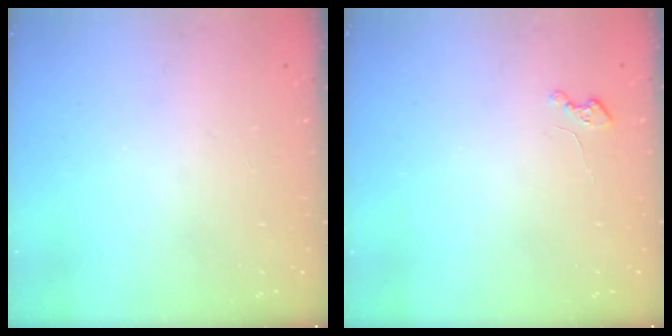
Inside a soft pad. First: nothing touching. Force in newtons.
{"total": 2.2, "press": 2.2, "slide": 0.3}